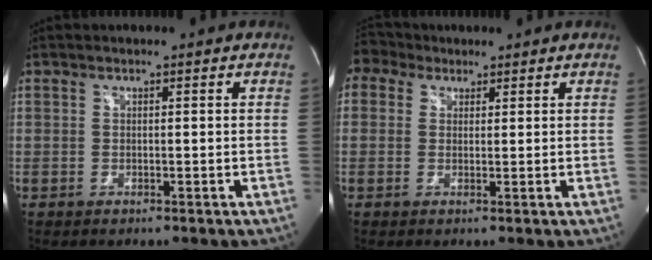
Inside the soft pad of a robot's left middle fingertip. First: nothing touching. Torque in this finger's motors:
{"motor_torque": [1.19, -0.94, 1.05, 0.21]}